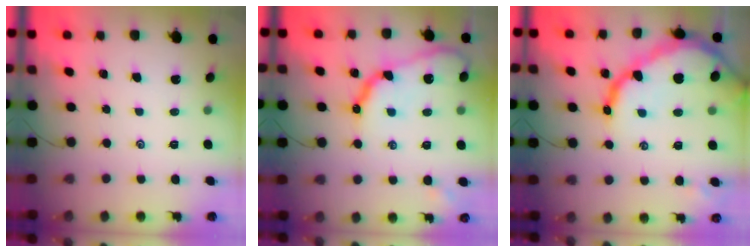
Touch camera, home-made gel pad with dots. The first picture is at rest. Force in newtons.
{"total": 14.0, "press": 13.9, "slide": 1.3}
{"total": 19.0, "press": 18.9, "slide": 1.9}